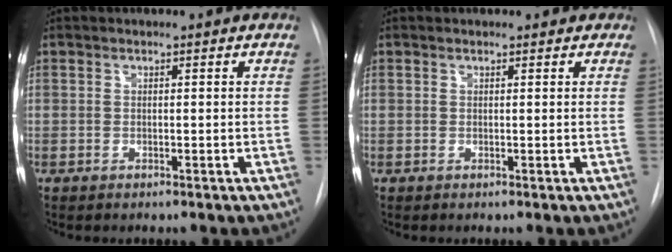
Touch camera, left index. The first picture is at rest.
{"total": 1.6, "force": [1.4, 0.8, 0.4], "torque": [-0.004, 0.011, 0.010]}